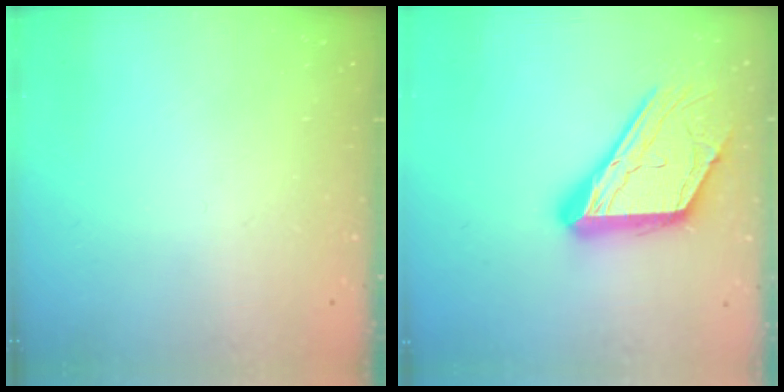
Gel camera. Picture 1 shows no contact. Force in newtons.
{"total": 19.1, "press": 19.0, "slide": 1.7}